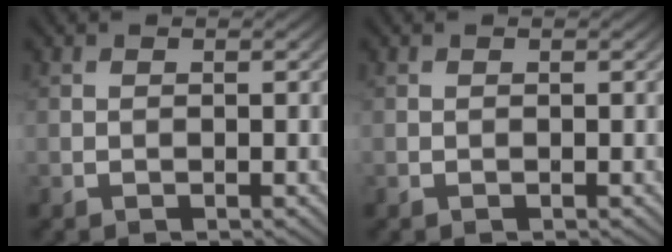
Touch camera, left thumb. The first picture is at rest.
{"total": 0.0}